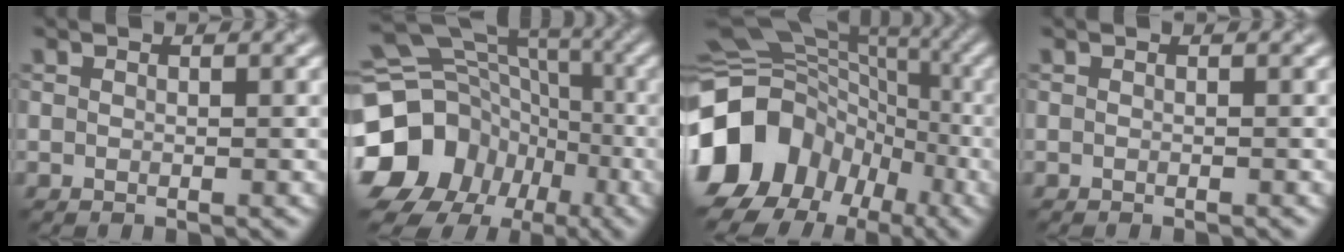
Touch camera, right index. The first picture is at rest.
{"total": 17.9, "force": [-5.6, 15.4, 7.1], "torque": [-0.157, -0.011, -0.115]}
{"total": 13.5, "force": [-4.2, 11.2, 6.4], "torque": [-0.135, -0.007, -0.084]}
{"total": 0.5, "force": [-0.5, 0.1, 0.2], "torque": [0.002, -0.003, -0.008]}